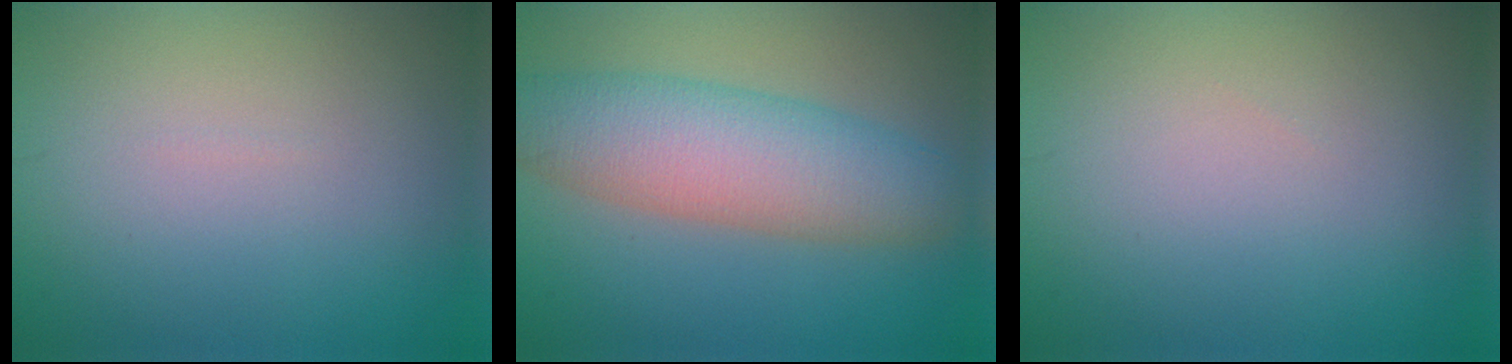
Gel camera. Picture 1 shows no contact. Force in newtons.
{"total": 7.5, "press": 7.5, "slide": 0.5}
{"total": 0.0}